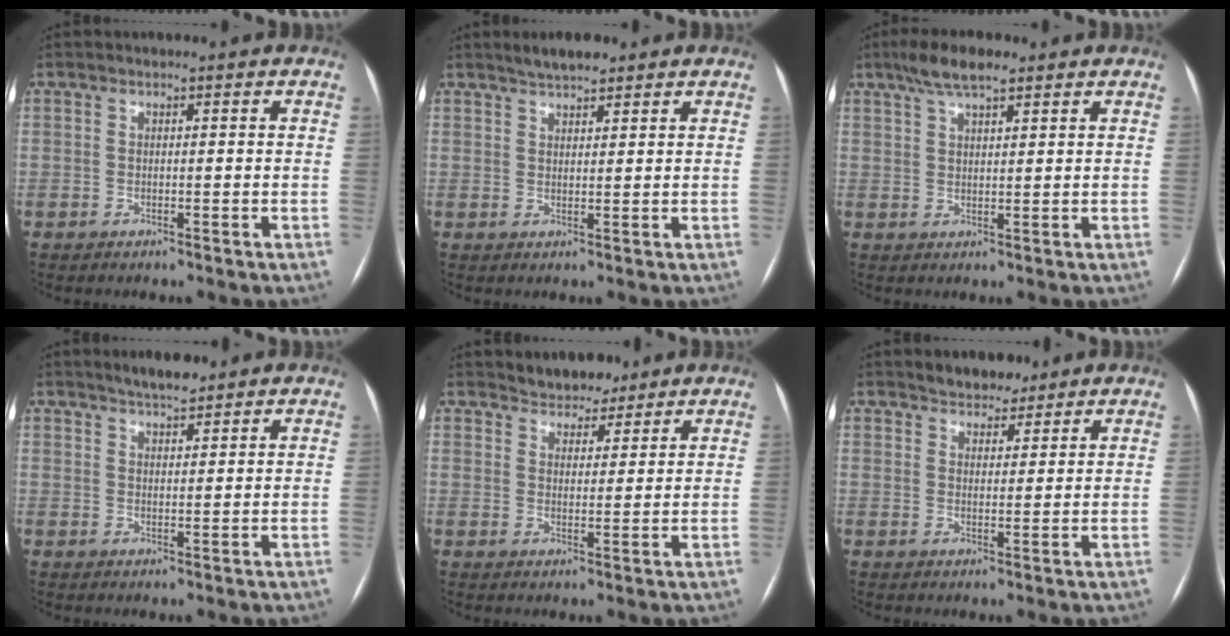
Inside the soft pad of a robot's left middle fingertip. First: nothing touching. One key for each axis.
{"total": 3.8, "fx": 3.2, "fy": 1.0, "fz": 1.9, "tx": -0.037, "ty": 0.011, "tz": 0.054}
{"total": 5.9, "fx": 4.2, "fy": 1.4, "fz": 3.9, "tx": -0.081, "ty": 0.019, "tz": 0.075}
{"total": 3.9, "fx": 3.4, "fy": 0.7, "fz": 1.7, "tx": -0.033, "ty": 0.006, "tz": 0.058}
{"total": 5.1, "fx": 4.5, "fy": 2.2, "fz": 1.0, "tx": -0.014, "ty": 0.007, "tz": 0.072}
{"total": 4.6, "fx": 3.9, "fy": 2.0, "fz": 1.3, "tx": -0.017, "ty": 0.007, "tz": 0.065}